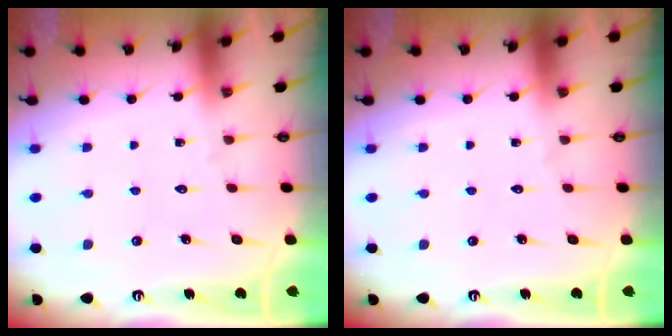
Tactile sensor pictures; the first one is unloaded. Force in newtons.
{"total": 0.0}